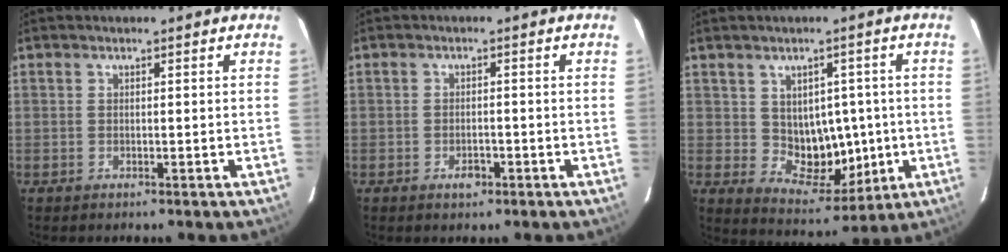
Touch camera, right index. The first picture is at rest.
{"total": 2.1, "force": [-1.1, 1.1, 1.4], "torque": [-0.022, 0.003, -0.014]}
{"total": 8.6, "force": [0.2, 6.0, 6.2], "torque": [-0.082, 0.010, 0.027]}